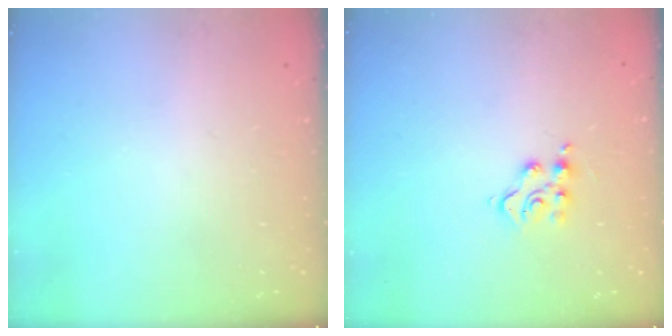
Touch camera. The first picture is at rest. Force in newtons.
{"total": 4.9, "press": 4.9, "slide": 0.2}